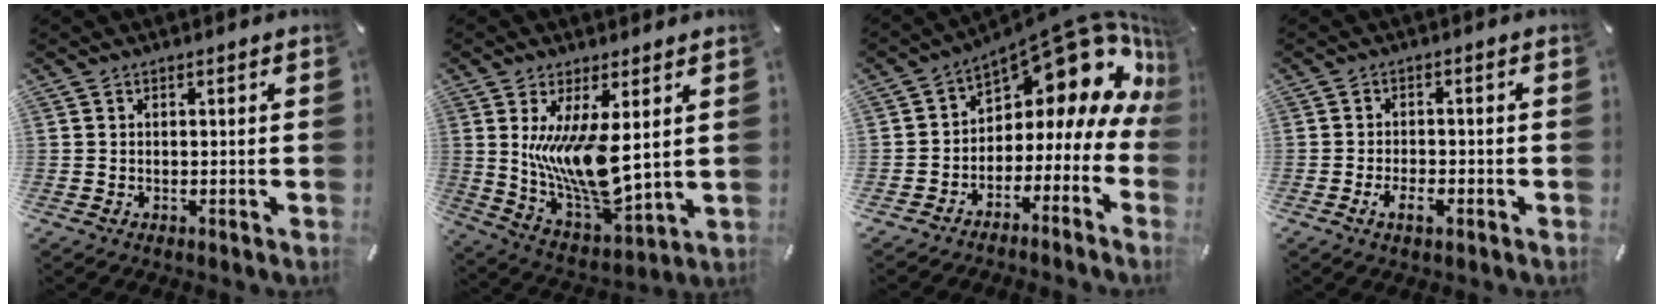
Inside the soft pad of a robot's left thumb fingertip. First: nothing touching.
{"total": 14.0, "force": [4.0, 4.8, 12.5], "torque": [-0.260, -0.046, 0.071]}
{"total": 13.0, "force": [8.7, 6.2, 7.4], "torque": [-0.101, -0.078, 0.141]}
{"total": 4.2, "force": [-2.0, 1.9, 3.1], "torque": [-0.063, 0.006, -0.038]}